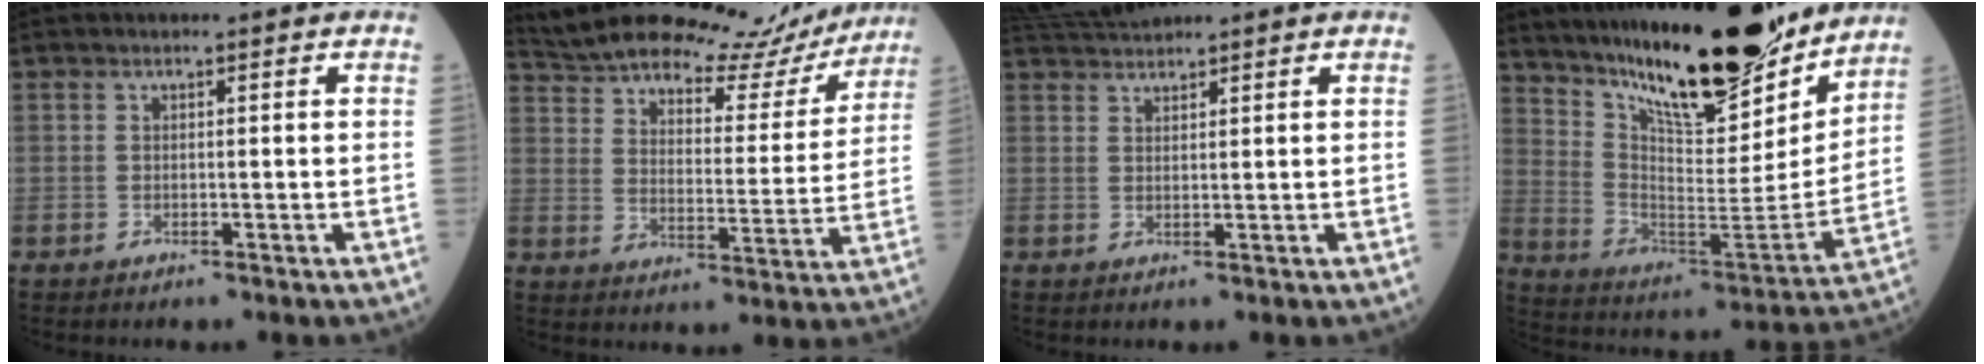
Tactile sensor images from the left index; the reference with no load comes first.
{"total": 20.9, "force": [19.4, 5.1, 5.8], "torque": [-0.100, -0.030, 0.268]}
{"total": 4.2, "force": [4.1, 0.1, 0.8], "torque": [-0.022, 0.026, 0.080]}
{"total": 22.2, "force": [18.0, 4.3, 12.4], "torque": [-0.200, -0.029, 0.283]}